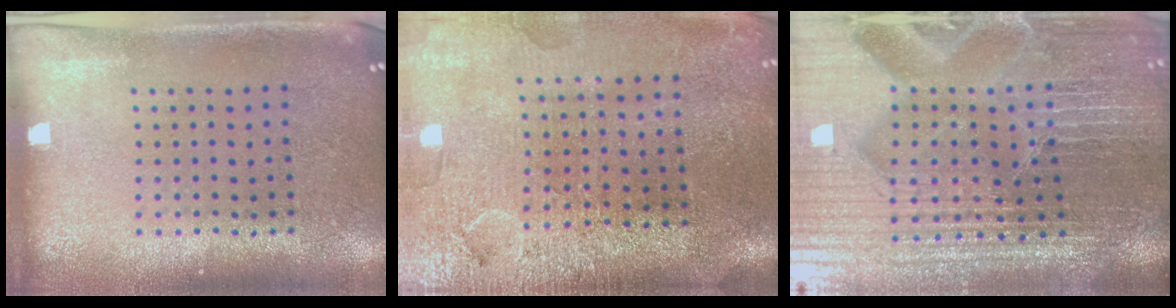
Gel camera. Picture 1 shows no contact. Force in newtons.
{"total": 4.1, "press": 3.6, "slide": 1.9}
{"total": 5.9, "press": 5.4, "slide": 2.4}